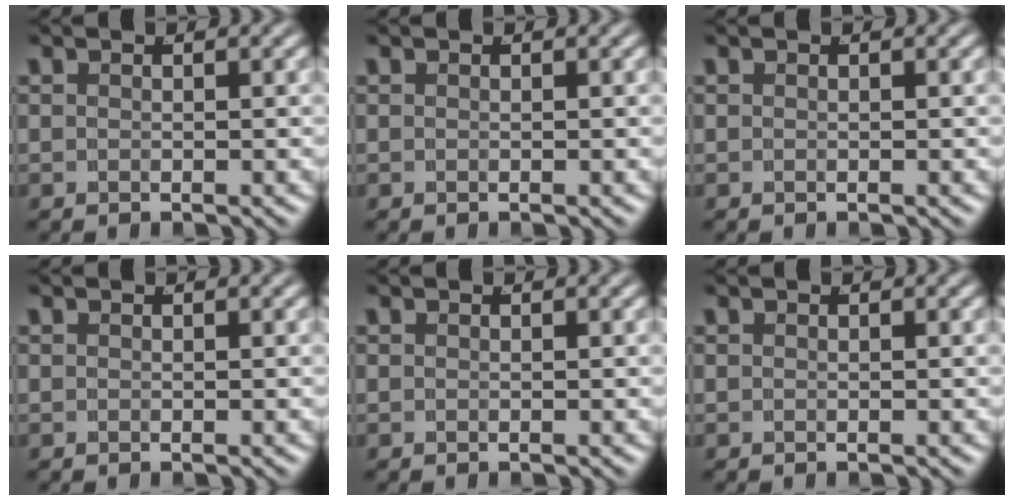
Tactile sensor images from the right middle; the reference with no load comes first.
{"total": 0.0}
{"total": 0.0}
{"total": 0.0}
{"total": 0.0}
{"total": 0.0}